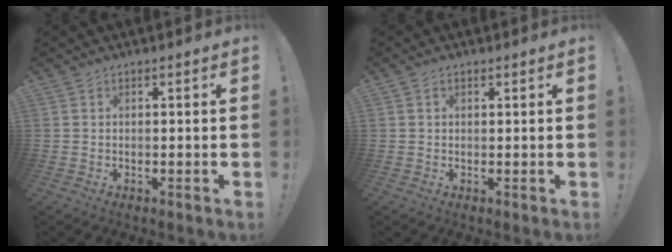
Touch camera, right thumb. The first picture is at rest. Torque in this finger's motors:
{"motor_torque": [-0.11, -0.11, -0.16, 0.06, 0.03]}